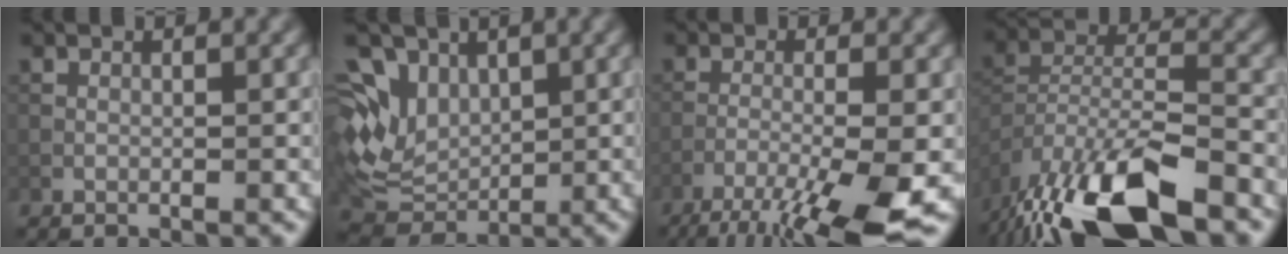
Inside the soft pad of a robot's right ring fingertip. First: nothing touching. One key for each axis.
{"total": 7.9, "fx": 2.2, "fy": 5.9, "fz": 4.8, "tx": -0.105, "ty": 0.001, "tz": 0.049}
{"total": 9.0, "fx": -5.8, "fy": 1.1, "fz": 6.9, "tx": -0.117, "ty": -0.009, "tz": -0.093}
{"total": 12.9, "fx": -9.5, "fy": 3.5, "fz": 8.0, "tx": -0.166, "ty": -0.001, "tz": -0.171}